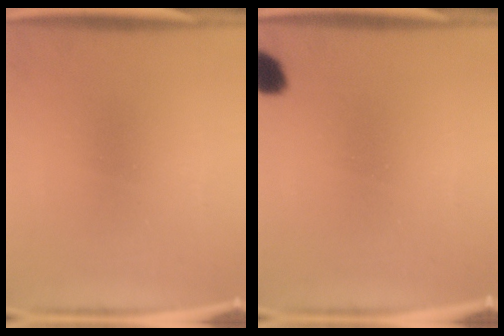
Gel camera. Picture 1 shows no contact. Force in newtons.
{"total": 4.3}